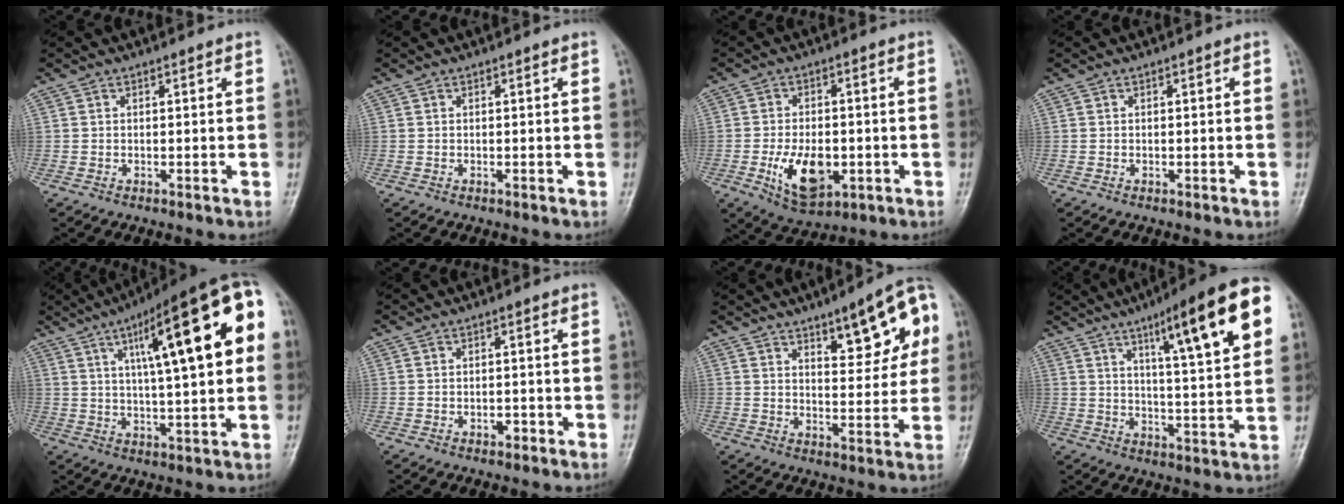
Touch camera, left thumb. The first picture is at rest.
{"total": 0.0}
{"total": 10.2, "force": [-2.9, 5.9, 7.8], "torque": [-0.119, 0.000, -0.039]}
{"total": 0.0}
{"total": 21.9, "force": [6.3, 5.2, 20.3], "torque": [-0.282, 0.015, 0.086]}
{"total": 1.7, "force": [-1.1, 1.1, 0.8], "torque": [-0.007, 0.008, -0.017]}
{"total": 13.1, "force": [5.6, 4.8, 10.8], "torque": [-0.108, -0.011, 0.072]}
{"total": 19.2, "force": [8.3, 3.4, 17.0], "torque": [-0.223, -0.018, 0.115]}